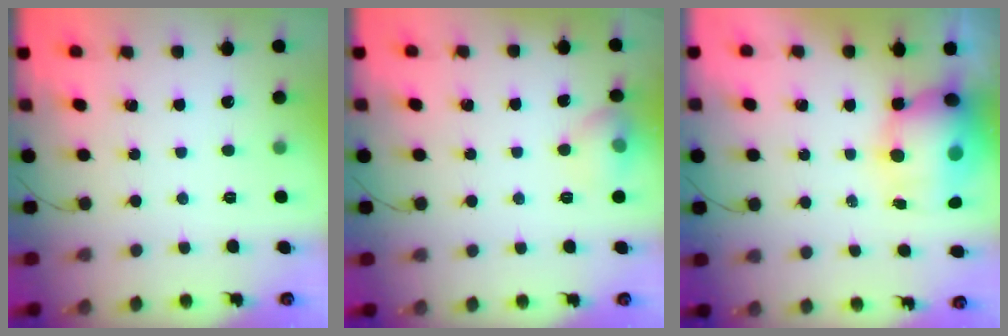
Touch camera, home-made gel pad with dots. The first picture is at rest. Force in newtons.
{"total": 9.6, "press": 7.7, "slide": 5.6}
{"total": 16.3, "press": 14.2, "slide": 8.1}